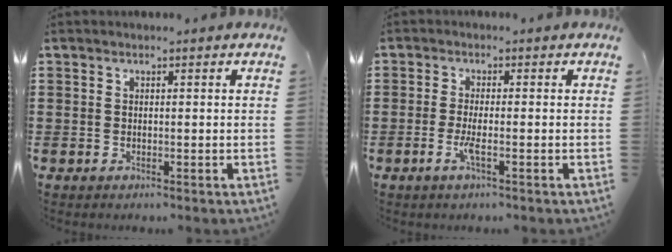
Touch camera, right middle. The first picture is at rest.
{"total": 2.5, "force": [-1.0, 0.3, 2.3], "torque": [-0.050, -0.003, -0.020]}